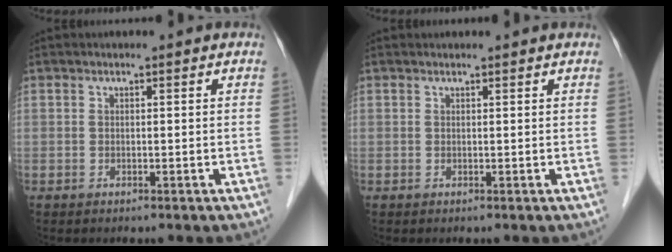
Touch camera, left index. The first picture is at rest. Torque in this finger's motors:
{"motor_torque": [0.18, -0.25, -0.14, 0.00]}